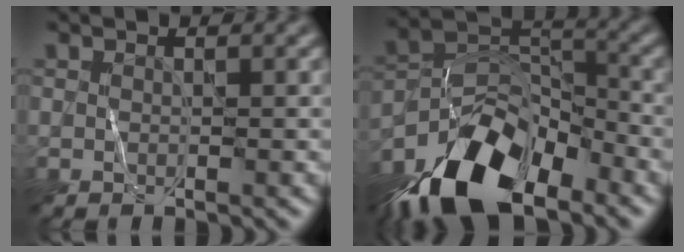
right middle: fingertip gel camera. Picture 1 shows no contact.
{"total": 11.4, "force": [-7.9, 5.0, 6.5], "torque": [-0.112, 0.006, -0.153]}